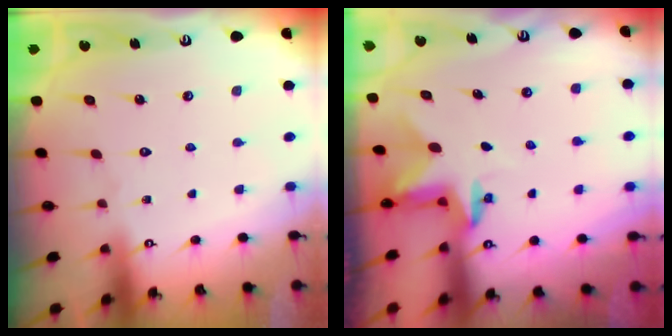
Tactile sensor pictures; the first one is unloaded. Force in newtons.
{"total": 2.4, "press": 2.4, "slide": 0.4}